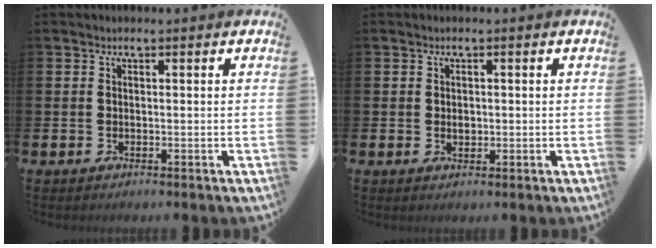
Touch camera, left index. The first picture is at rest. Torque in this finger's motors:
{"motor_torque": [0.11, 0.06, 0.00, 0.04]}